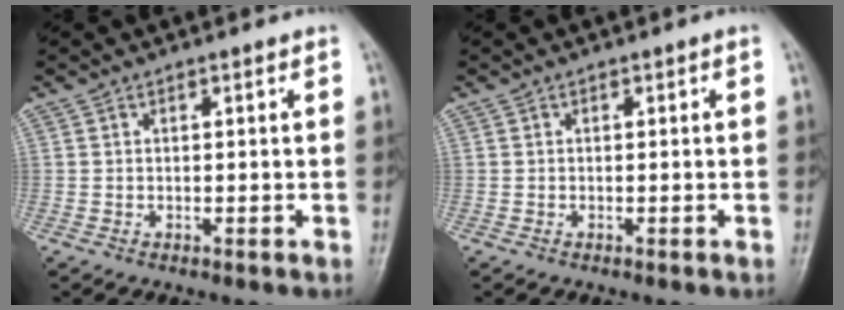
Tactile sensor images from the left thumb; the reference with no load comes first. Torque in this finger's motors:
{"motor_torque": [0.00, 0.00, -0.03, -0.02, 0.00]}